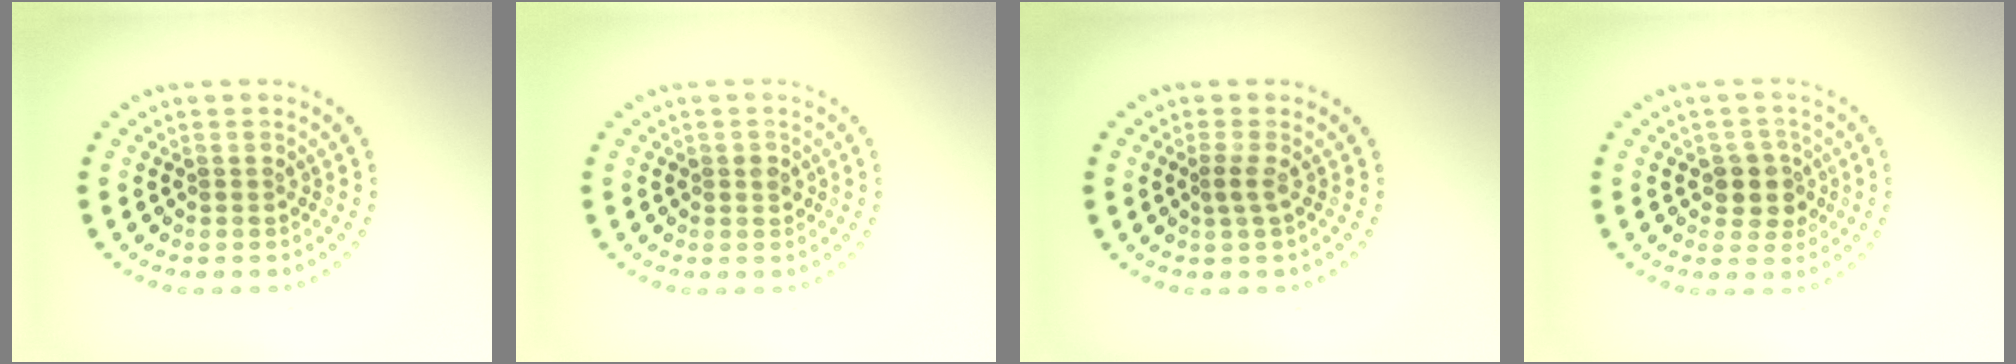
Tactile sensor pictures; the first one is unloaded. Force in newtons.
{"total": 1.0, "press": 0.9, "slide": 0.4}
{"total": 1.1, "press": 0.8, "slide": 0.7}
{"total": 2.7, "press": 2.4, "slide": 1.2}